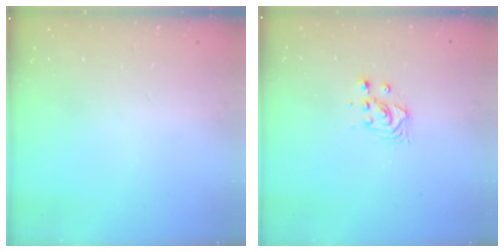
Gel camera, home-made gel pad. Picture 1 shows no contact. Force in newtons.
{"total": 3.4, "press": 3.4, "slide": 0.4}